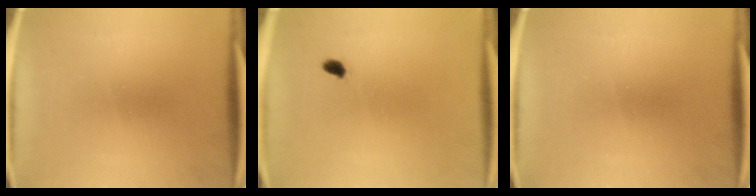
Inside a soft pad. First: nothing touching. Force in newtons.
{"total": 1.4}
{"total": 0.0}